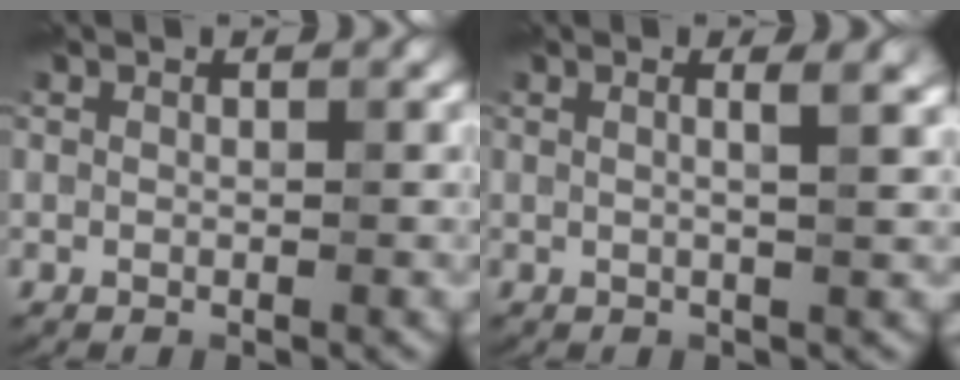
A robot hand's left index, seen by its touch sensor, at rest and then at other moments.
{"total": 3.0, "force": [0.8, 1.1, 2.7], "torque": [-0.029, 0.013, -0.013]}